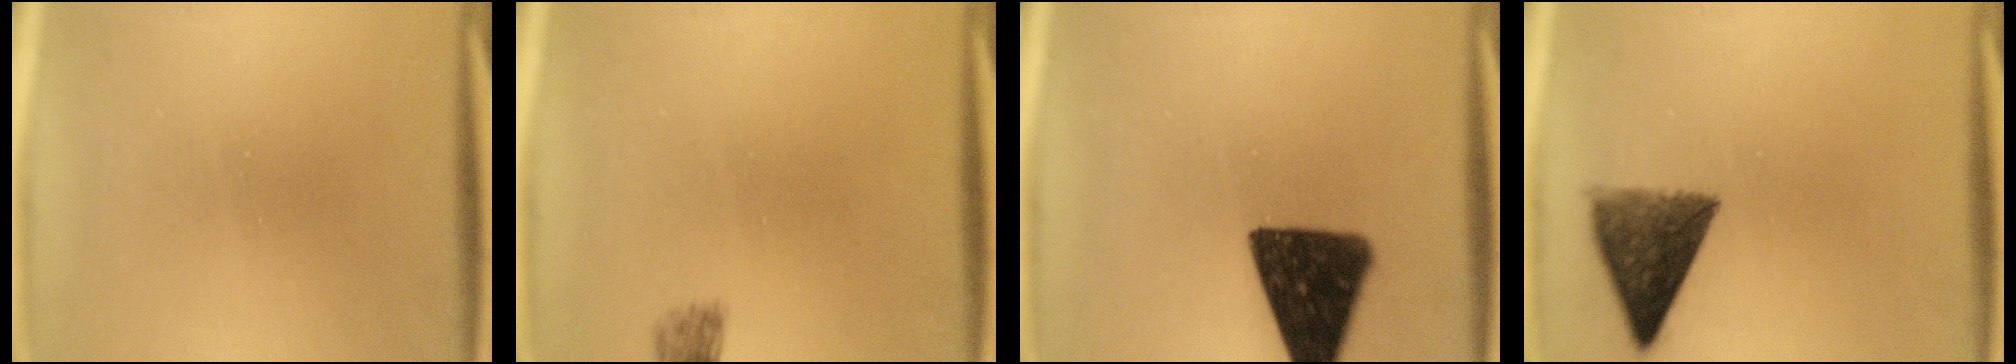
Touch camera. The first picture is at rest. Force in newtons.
{"total": 1.2}
{"total": 15.2}
{"total": 9.0}